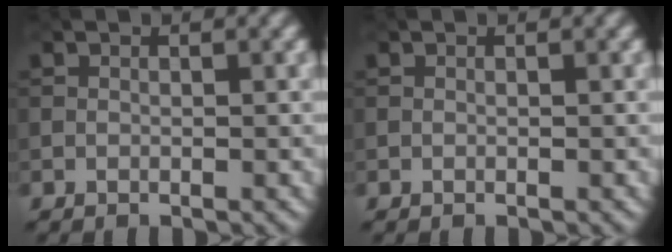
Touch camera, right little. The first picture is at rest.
{"total": 0.0}